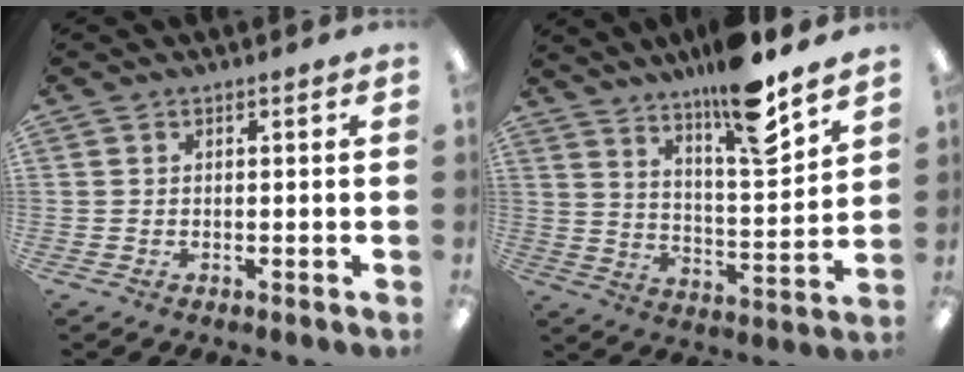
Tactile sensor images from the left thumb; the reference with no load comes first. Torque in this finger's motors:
{"motor_torque": [1.95, -0.10, 2.45, -0.32, 0.22]}